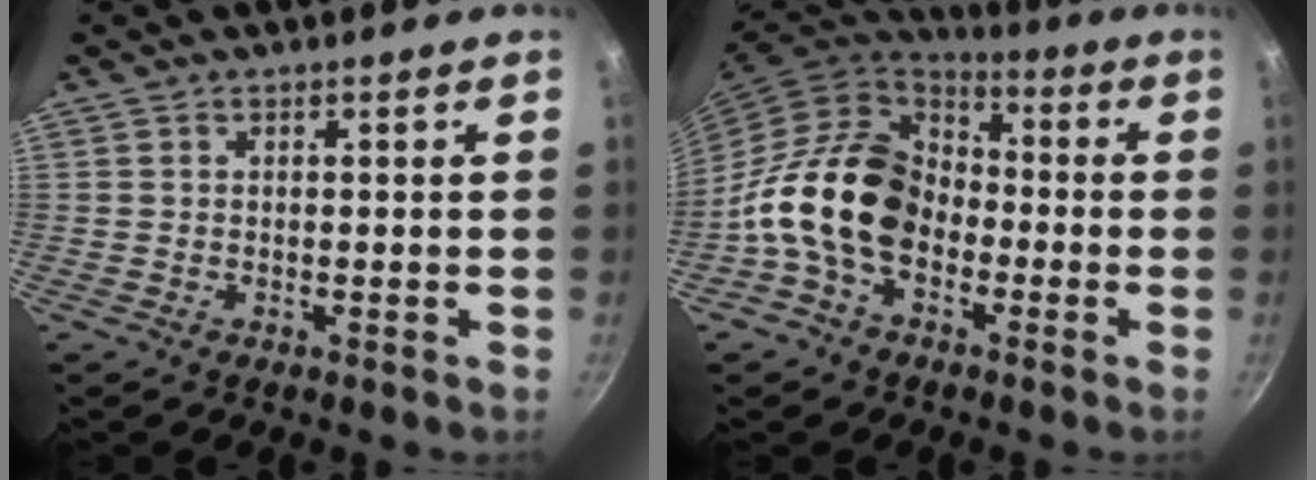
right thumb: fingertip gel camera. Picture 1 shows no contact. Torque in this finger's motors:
{"motor_torque": [2.61, 2.40, 1.35, -1.42, 0.26]}